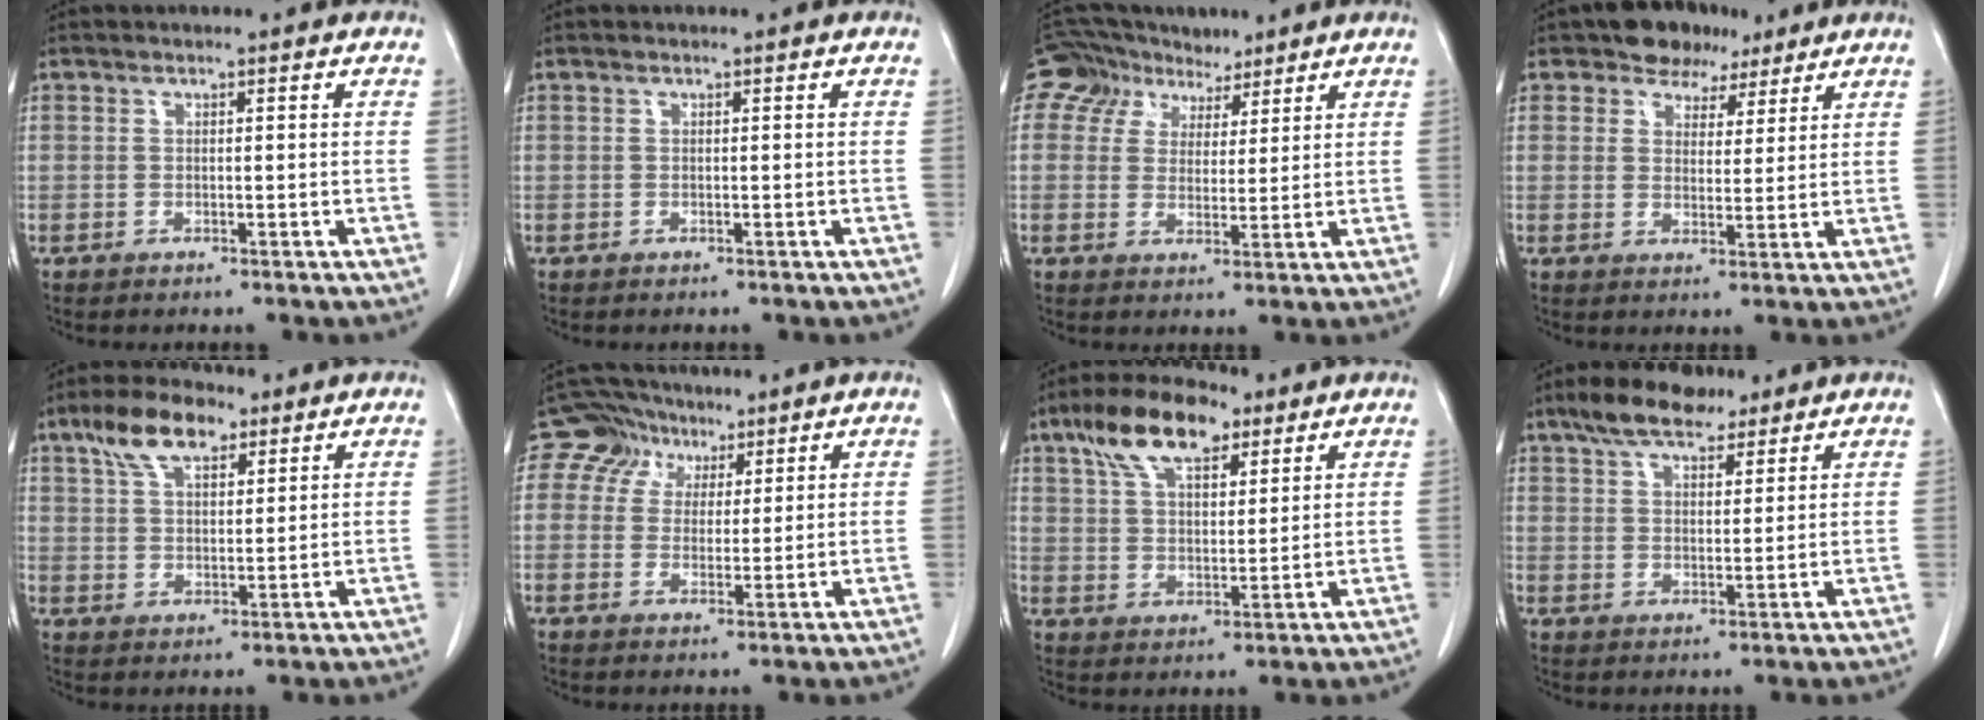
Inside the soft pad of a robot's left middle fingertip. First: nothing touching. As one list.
[{"total": 0.0}, {"total": 8.0, "force": [6.0, 5.0, 1.9], "torque": [-0.036, 0.030, 0.102]}, {"total": 6.0, "force": [4.4, 4.0, 1.1], "torque": [-0.012, 0.010, 0.069]}, {"total": 8.6, "force": [5.3, 3.7, 5.7], "torque": [-0.113, 0.021, 0.099]}, {"total": 7.2, "force": [4.3, 5.8, 0.4], "torque": [-0.007, 0.024, 0.075]}, {"total": 11.9, "force": [7.3, 4.8, 8.0], "torque": [-0.151, 0.026, 0.133]}, {"total": 9.8, "force": [7.2, 3.6, 5.5], "torque": [-0.099, 0.021, 0.125]}]